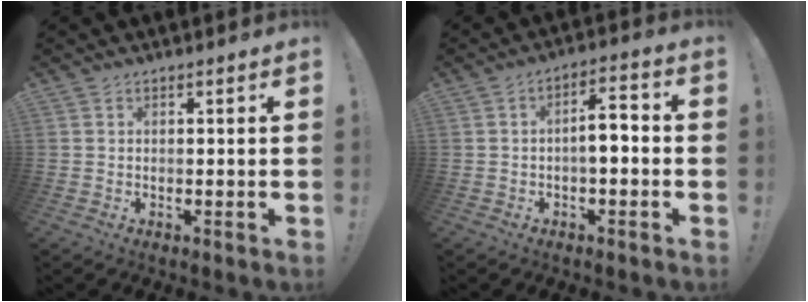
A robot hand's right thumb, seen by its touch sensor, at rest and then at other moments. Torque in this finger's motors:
{"motor_torque": [-0.03, 0.04, 0.14, 0.15, 0.02]}